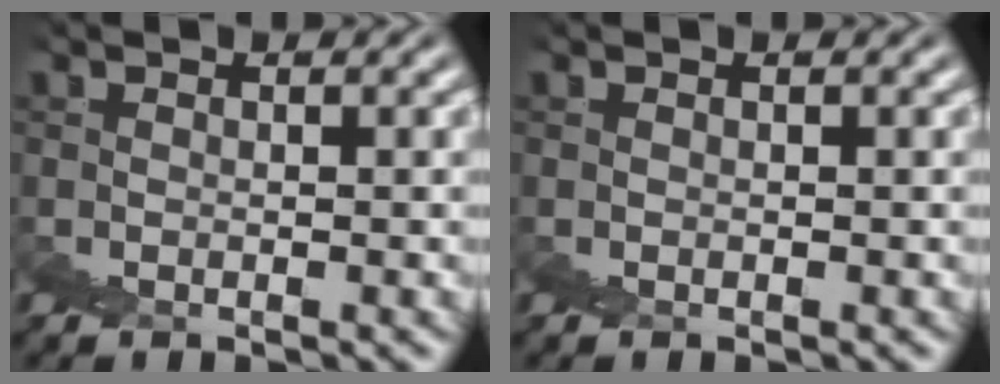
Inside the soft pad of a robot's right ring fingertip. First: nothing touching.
{"total": 0.0}